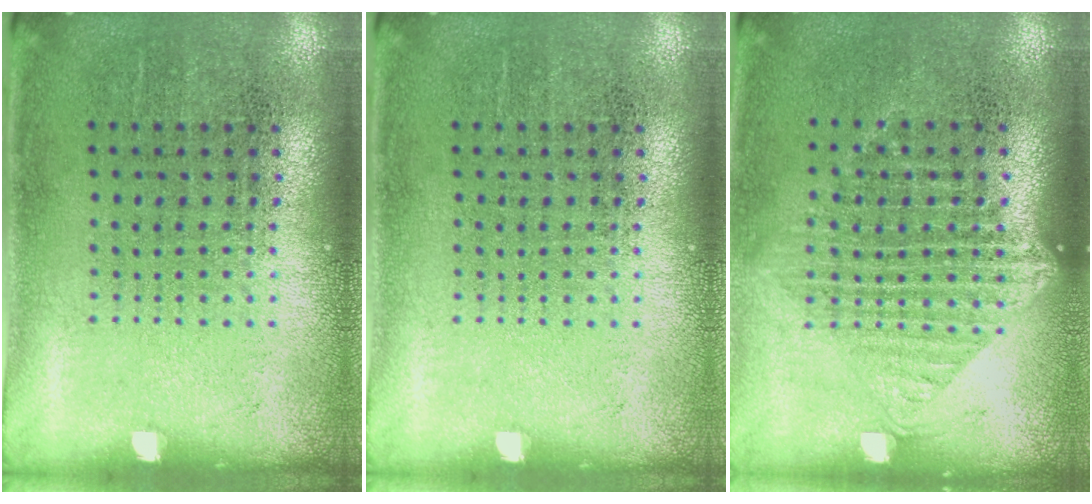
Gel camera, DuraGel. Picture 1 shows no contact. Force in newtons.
{"total": 0.0}
{"total": 1.3, "press": 1.1, "slide": 0.6}